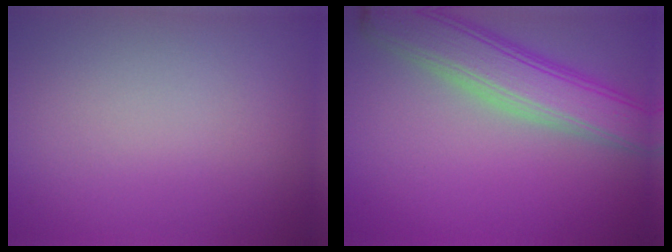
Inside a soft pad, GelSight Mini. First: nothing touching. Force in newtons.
{"total": 6.8, "press": 6.7, "slide": 0.5}